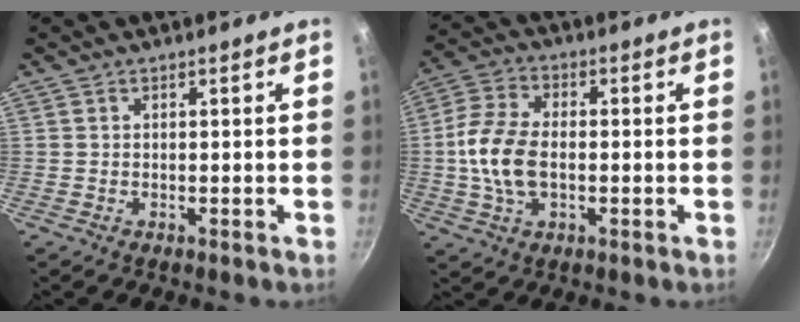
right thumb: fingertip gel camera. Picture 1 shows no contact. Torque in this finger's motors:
{"motor_torque": [-0.76, 0.85, 1.34, -0.17, 0.38]}